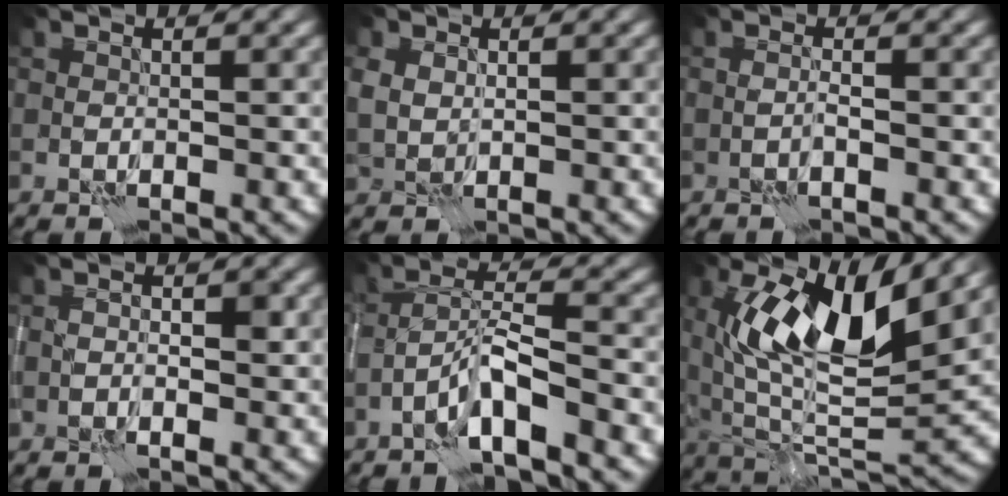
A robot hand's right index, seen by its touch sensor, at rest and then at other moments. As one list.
[{"total": 1.6, "force": [1.2, 1.0, 0.3], "torque": [-0.010, -0.002, 0.025]}, {"total": 0.9, "force": [0.1, -0.9, -0.2], "torque": [0.003, 0.003, 0.004]}, {"total": 0.8, "force": [-0.1, 0.3, 0.7], "torque": [-0.007, 0.000, -0.003]}, {"total": 3.9, "force": [-2.5, 0.1, 3.0], "torque": [-0.059, 0.011, -0.051]}, {"total": 10.2, "force": [4.4, 3.4, 8.6], "torque": [-0.151, -0.016, 0.082]}]